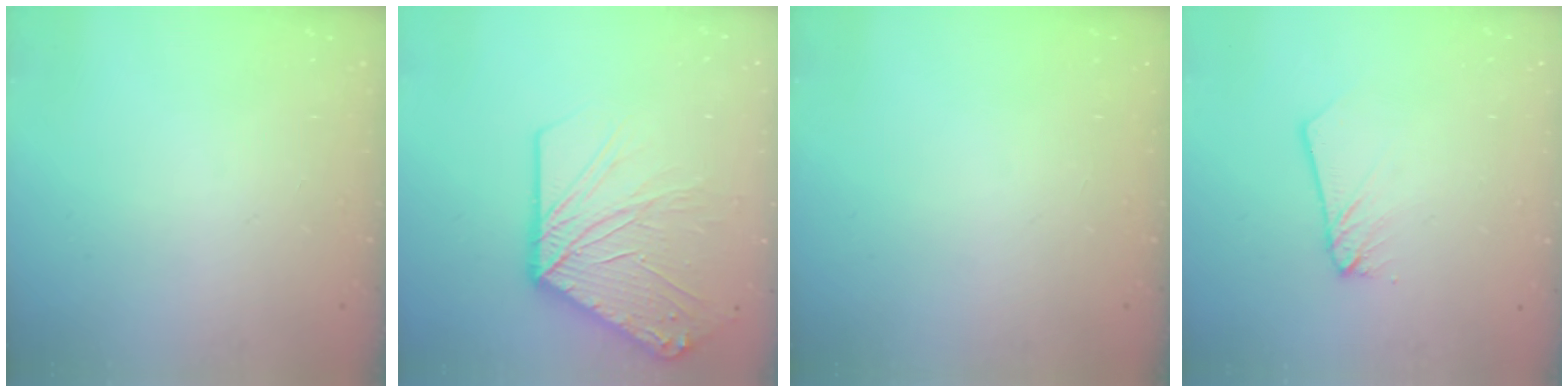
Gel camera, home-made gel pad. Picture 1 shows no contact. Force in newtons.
{"total": 16.8, "press": 16.7, "slide": 2.2}
{"total": 0.0}
{"total": 2.7, "press": 2.7, "slide": 0.2}